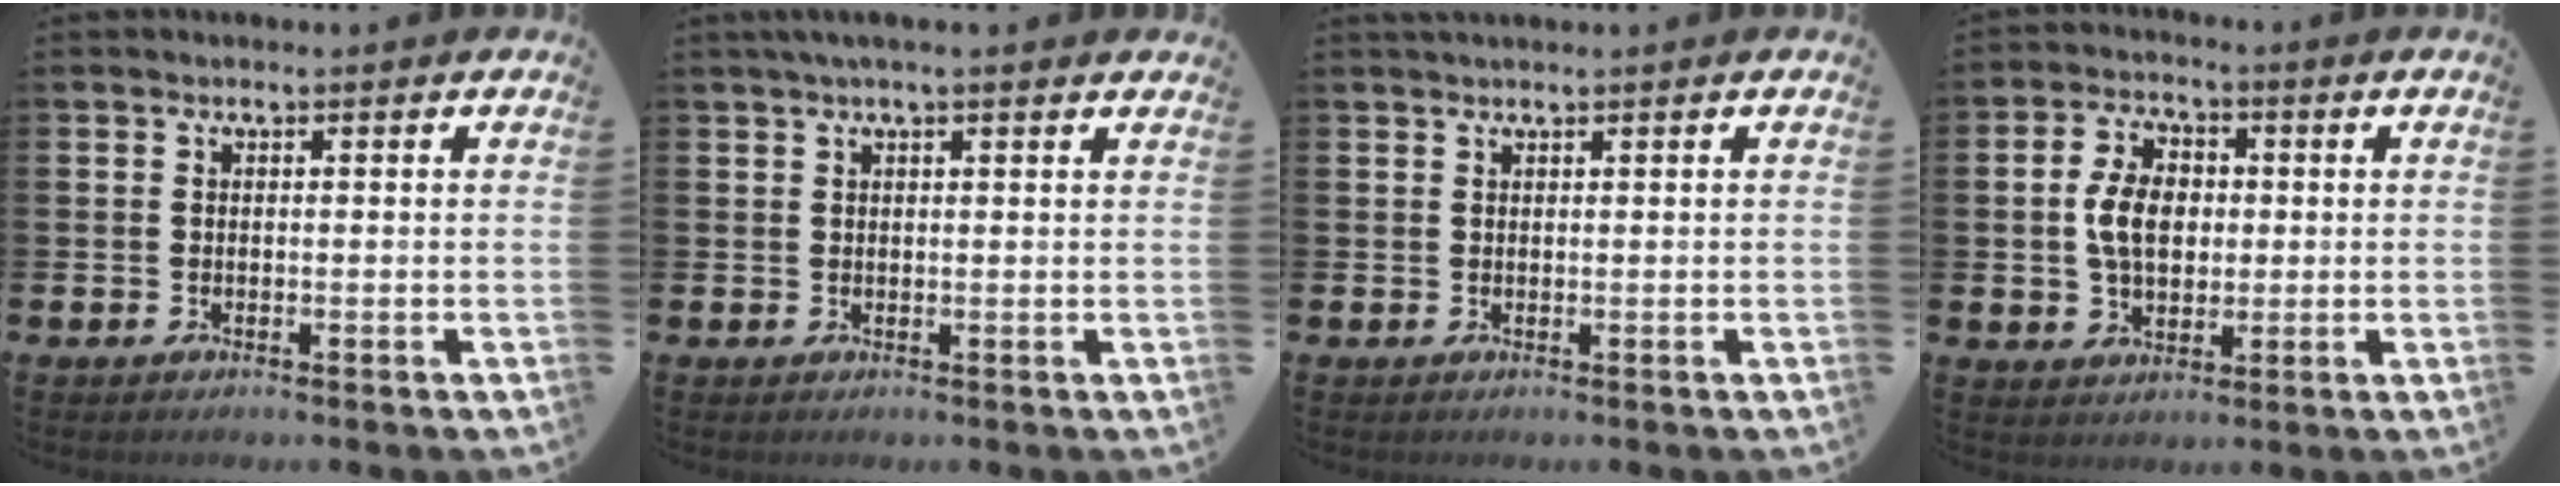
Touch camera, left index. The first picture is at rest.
{"total": 2.0, "force": [1.6, 0.0, 1.2], "torque": [-0.022, 0.002, 0.029]}
{"total": 0.7, "force": [0.6, -0.1, 0.3], "torque": [-0.007, 0.001, 0.012]}
{"total": 6.5, "force": [0.9, 4.5, 4.7], "torque": [-0.087, 0.015, 0.012]}